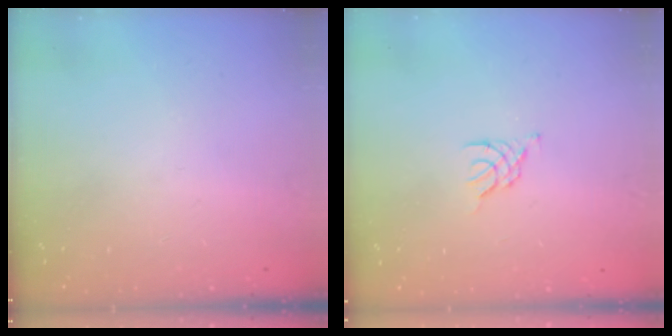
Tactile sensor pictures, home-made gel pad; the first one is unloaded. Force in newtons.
{"total": 3.3, "press": 3.2, "slide": 0.7}